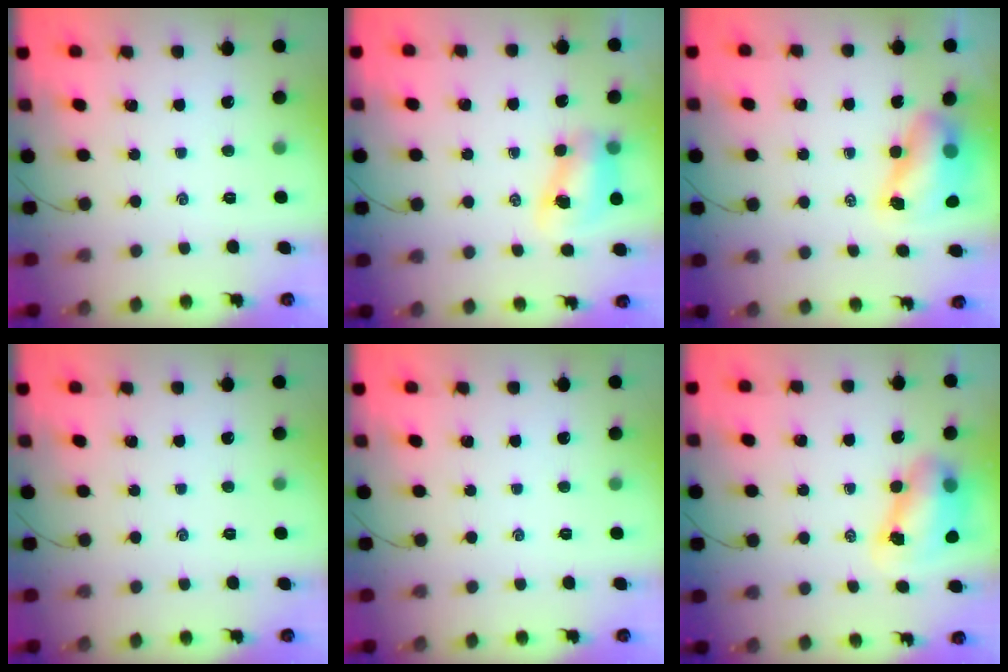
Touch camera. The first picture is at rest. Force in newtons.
{"total": 7.5, "press": 7.4, "slide": 1.0}
{"total": 8.0, "press": 7.9, "slide": 1.4}
{"total": 0.0}
{"total": 0.0}
{"total": 8.3, "press": 8.1, "slide": 1.9}